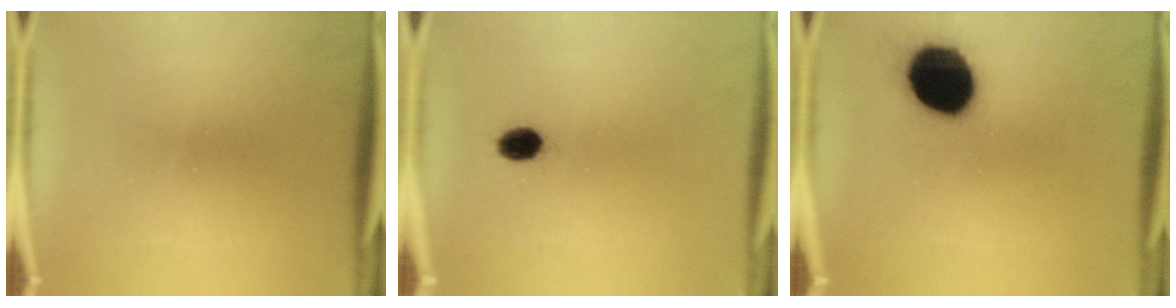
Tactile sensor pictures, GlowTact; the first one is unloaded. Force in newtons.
{"total": 3.5}
{"total": 19.3}